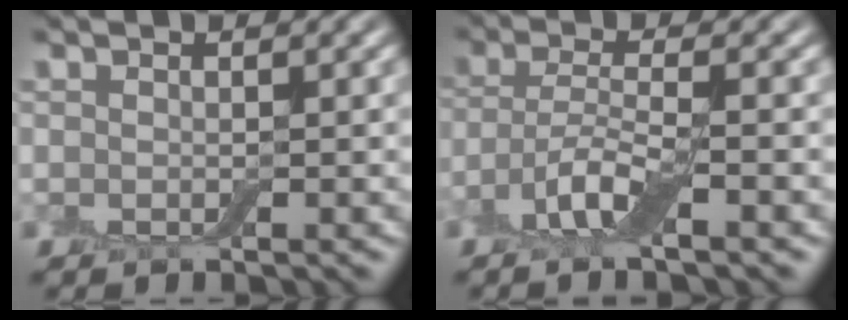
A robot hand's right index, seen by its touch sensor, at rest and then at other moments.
{"total": 3.8, "force": [-2.1, 0.8, 3.0], "torque": [-0.063, 0.004, -0.051]}